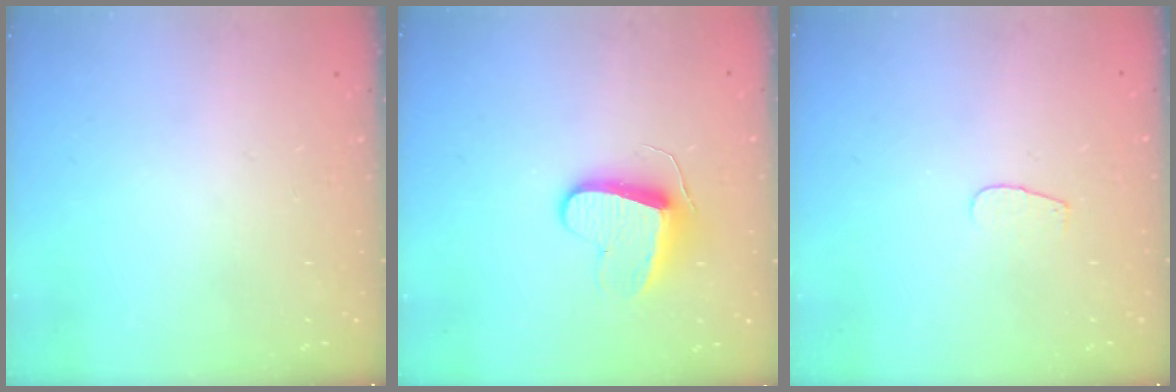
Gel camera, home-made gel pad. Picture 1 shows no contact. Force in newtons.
{"total": 9.2, "press": 9.2, "slide": 0.5}
{"total": 3.7, "press": 3.7, "slide": 0.4}